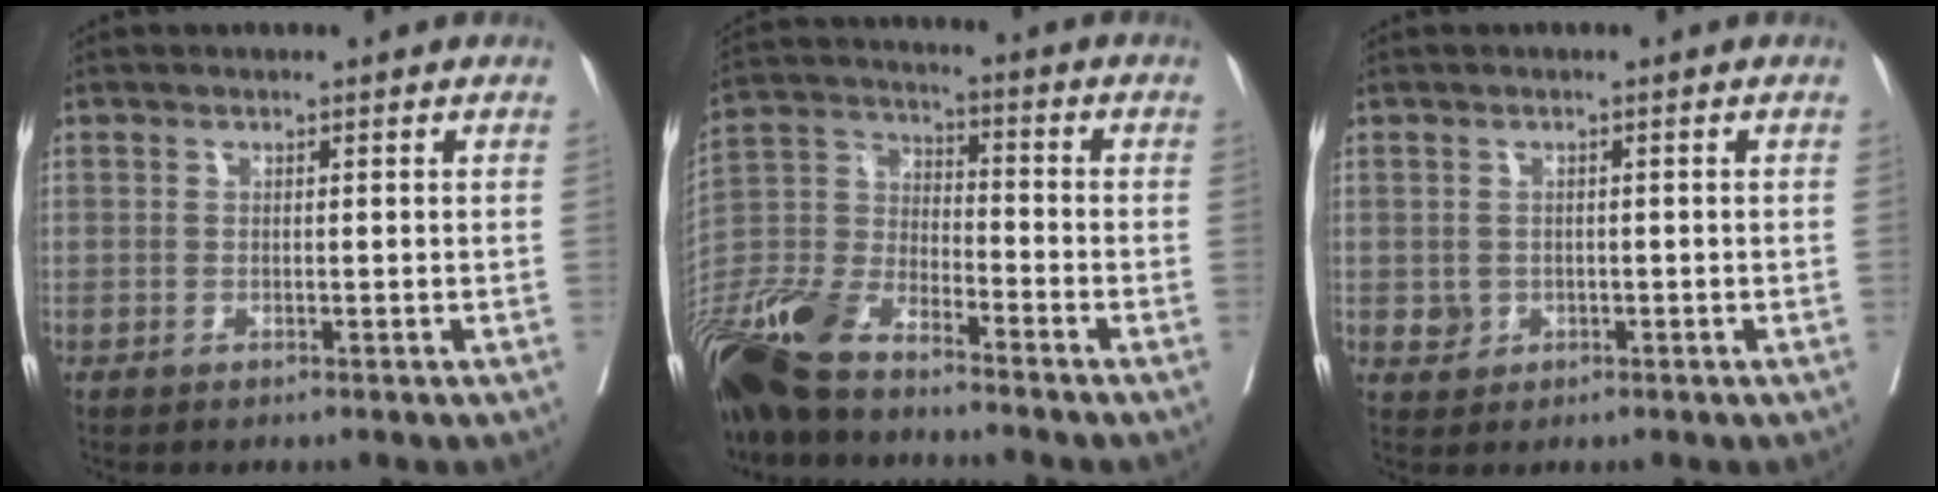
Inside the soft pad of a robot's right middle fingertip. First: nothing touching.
{"total": 15.4, "force": [-12.6, 3.9, 7.9], "torque": [-0.174, -0.016, -0.250]}
{"total": 1.8, "force": [-0.3, 1.7, 0.5], "torque": [-0.005, 0.004, 0.000]}